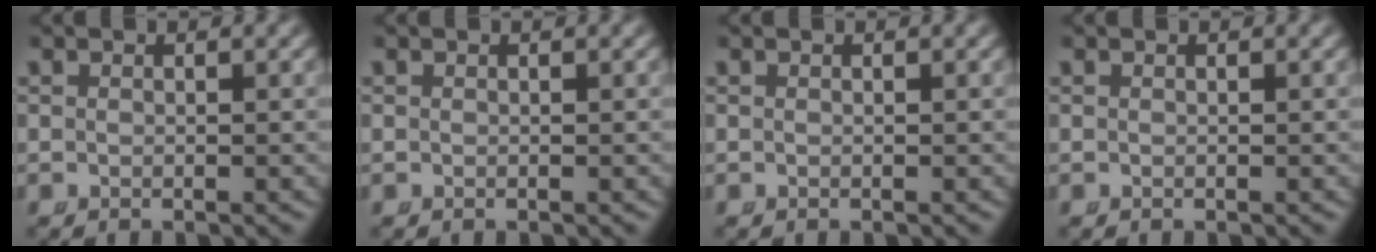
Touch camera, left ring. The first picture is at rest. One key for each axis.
{"total": 0.0}
{"total": 0.0}
{"total": 0.0}